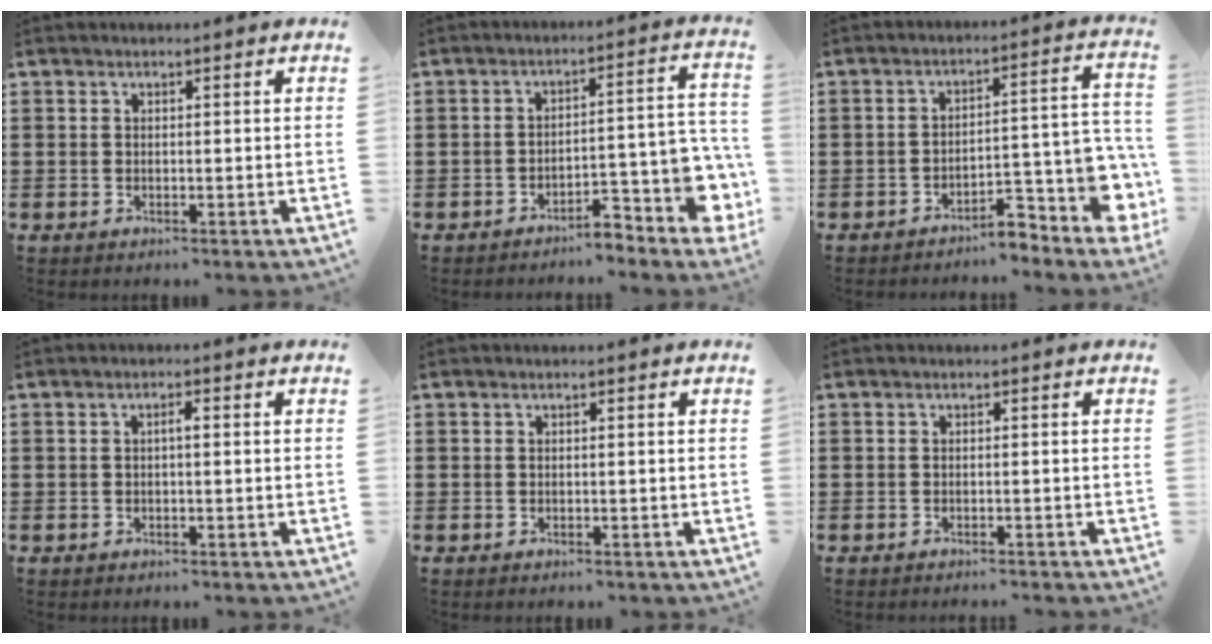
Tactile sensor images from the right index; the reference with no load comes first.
{"total": 6.0, "force": [-4.6, 1.5, 3.5], "torque": [-0.042, -0.009, -0.088]}
{"total": 6.6, "force": [-5.2, 1.8, 3.7], "torque": [-0.042, -0.006, -0.099]}
{"total": 1.1, "force": [-0.2, 0.2, 1.1], "torque": [-0.021, 0.001, -0.003]}
{"total": 0.0}
{"total": 0.6, "force": [-0.5, -0.1, 0.3], "torque": [-0.005, -0.001, -0.011]}